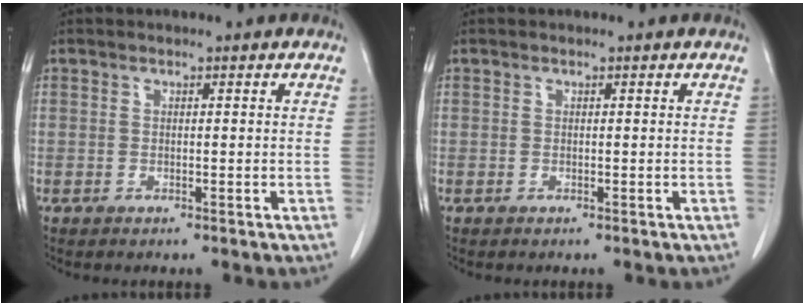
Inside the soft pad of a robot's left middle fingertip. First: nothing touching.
{"total": 0.0}